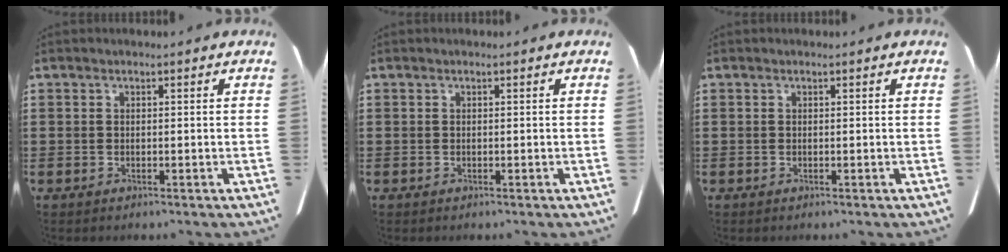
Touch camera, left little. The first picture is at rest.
{"total": 0.0}
{"total": 0.0}